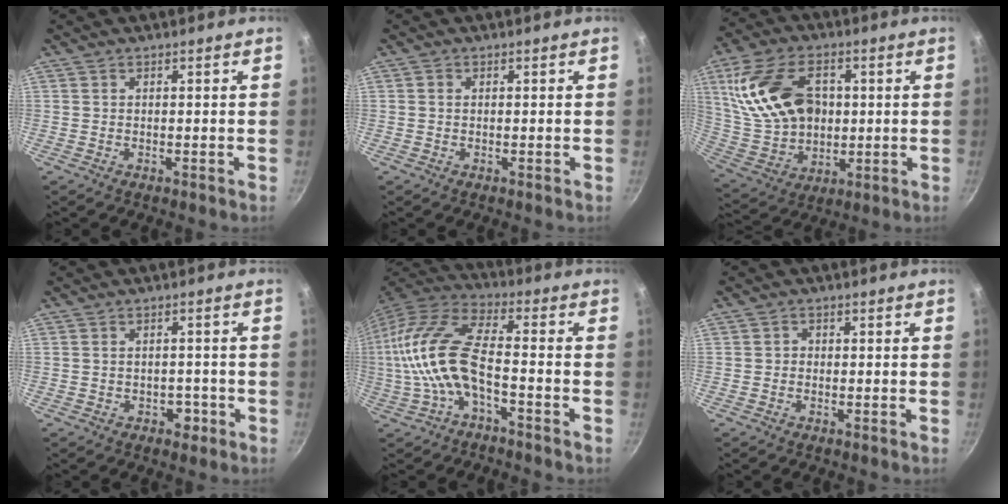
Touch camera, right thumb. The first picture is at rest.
{"total": 0.8, "force": [0.1, 0.7, 0.4], "torque": [-0.006, 0.004, 0.001]}
{"total": 19.5, "force": [4.0, 13.4, 13.7], "torque": [-0.243, -0.002, 0.090]}
{"total": 2.8, "force": [-1.3, 2.0, 1.5], "torque": [-0.007, 0.011, -0.010]}
{"total": 15.1, "force": [-3.0, 6.1, 13.5], "torque": [-0.283, 0.035, -0.069]}
{"total": 1.2, "force": [-0.2, 1.1, 0.4], "torque": [-0.002, 0.002, -0.007]}